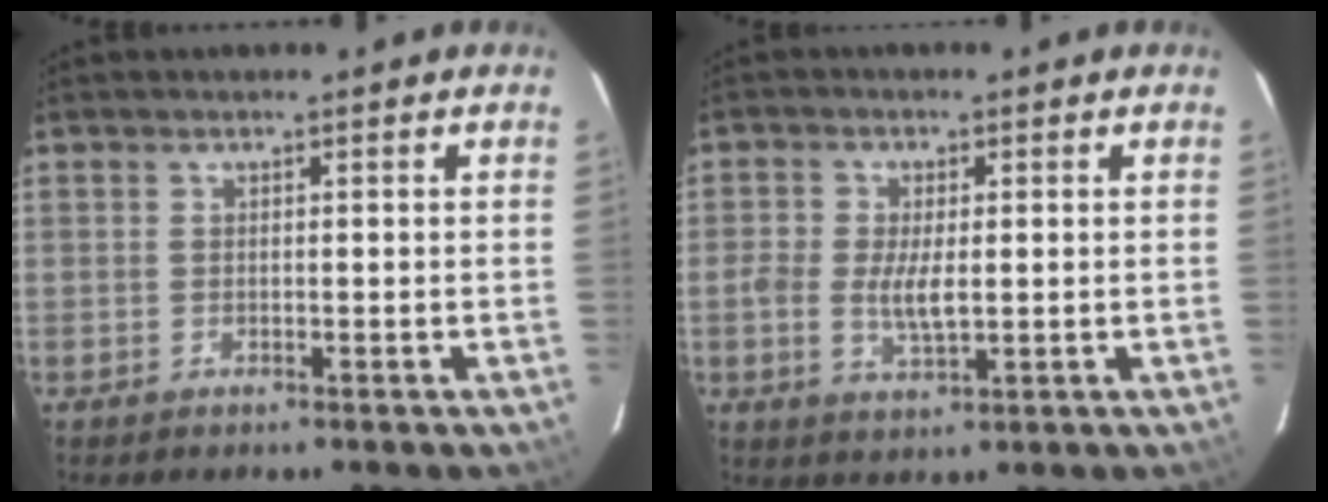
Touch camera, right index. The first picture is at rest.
{"total": 5.4, "force": [-0.5, 2.7, 4.7], "torque": [-0.100, -0.005, -0.013]}